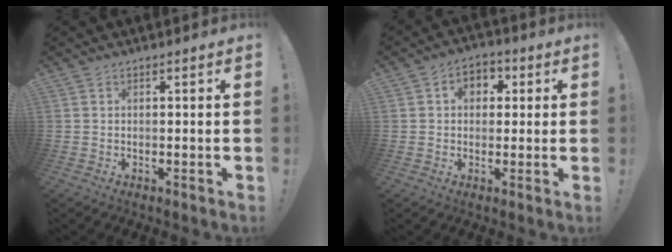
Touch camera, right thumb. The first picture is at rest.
{"total": 5.8, "force": [1.1, 4.8, 3.1], "torque": [-0.035, 0.003, 0.018]}